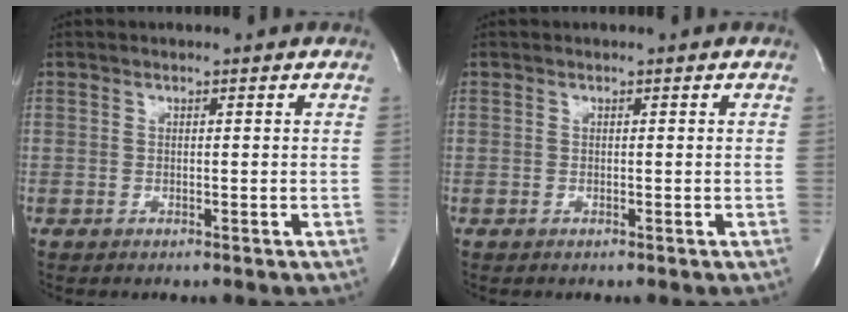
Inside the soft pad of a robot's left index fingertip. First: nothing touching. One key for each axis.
{"total": 0.0}